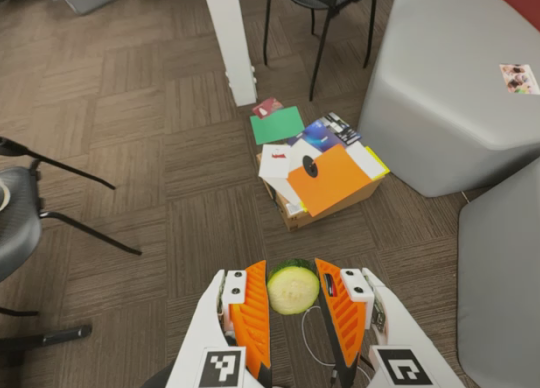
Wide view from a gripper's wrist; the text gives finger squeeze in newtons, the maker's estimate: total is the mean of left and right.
{"total": 9.7, "left": 10.3, "right": 9.0}